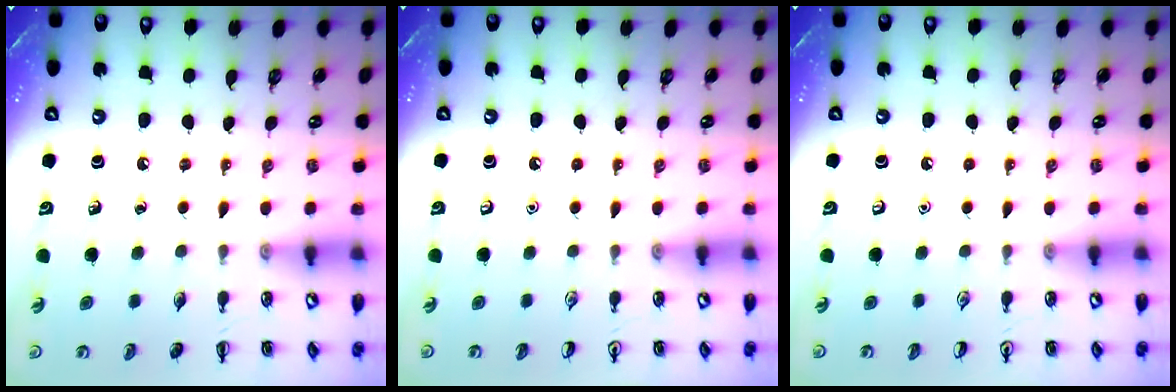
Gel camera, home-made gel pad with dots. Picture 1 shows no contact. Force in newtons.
{"total": 0.0}
{"total": 0.0}